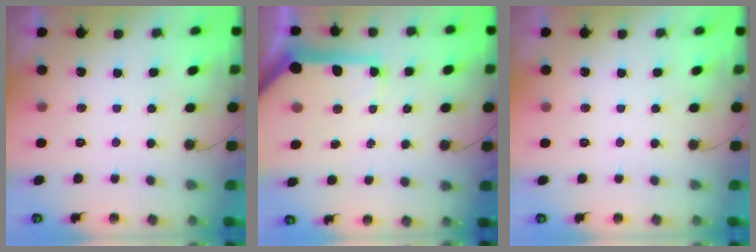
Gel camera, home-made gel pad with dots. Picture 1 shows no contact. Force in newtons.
{"total": 17.1, "press": 16.9, "slide": 2.4}
{"total": 0.0}